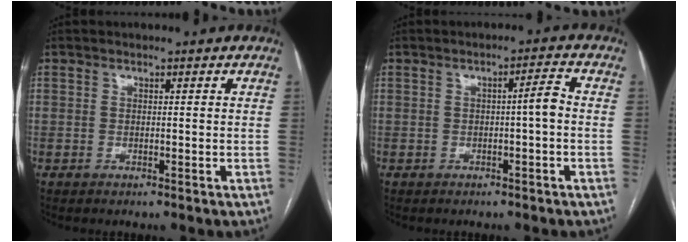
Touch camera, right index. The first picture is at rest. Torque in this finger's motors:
{"motor_torque": [0.43, -0.02, 0.19, 0.05]}